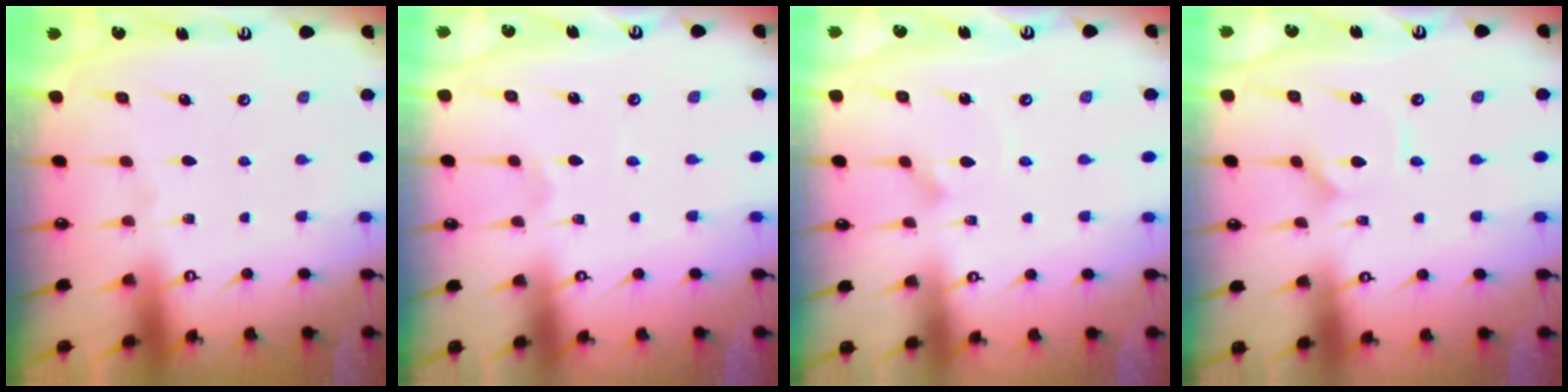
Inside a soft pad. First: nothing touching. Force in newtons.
{"total": 1.0, "press": 1.0, "slide": 0.1}
{"total": 1.6, "press": 1.6, "slide": 0.1}
{"total": 1.4, "press": 1.4, "slide": 0.1}